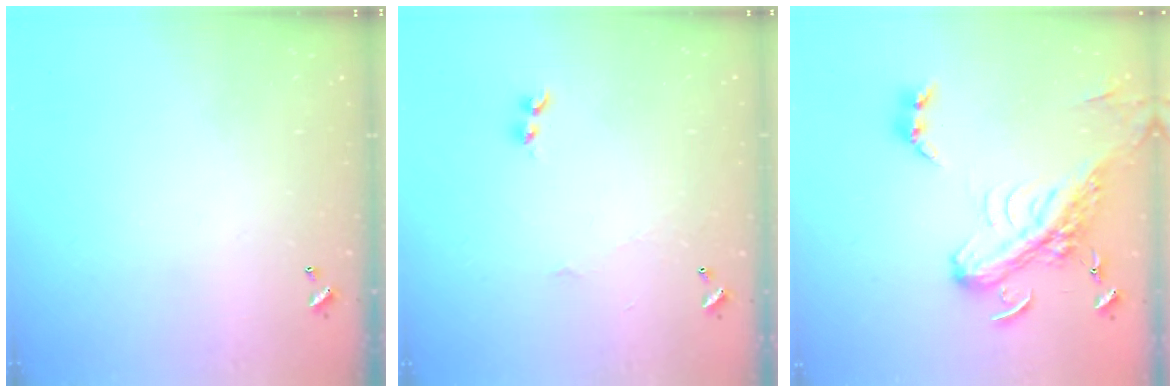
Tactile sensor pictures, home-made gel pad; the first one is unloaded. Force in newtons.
{"total": 2.1, "press": 2.1, "slide": 0.5}
{"total": 9.5, "press": 9.3, "slide": 2.2}